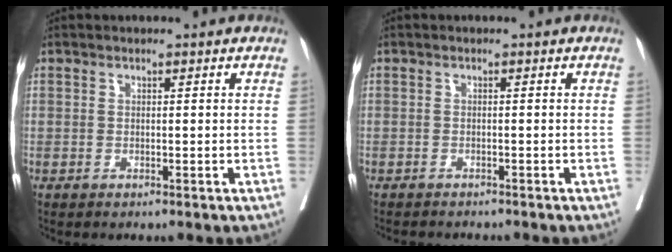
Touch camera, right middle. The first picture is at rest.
{"total": 3.9, "force": [-3.6, 0.6, 1.3], "torque": [-0.019, -0.006, -0.048]}